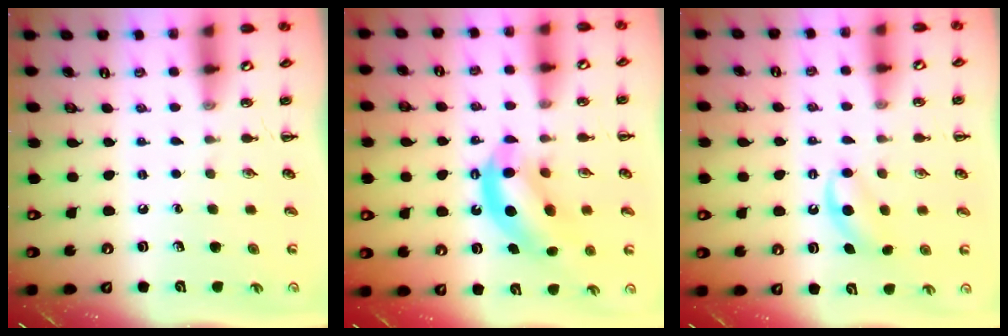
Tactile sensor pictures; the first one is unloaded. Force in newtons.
{"total": 10.5, "press": 10.1, "slide": 2.8}
{"total": 4.7, "press": 4.5, "slide": 1.2}